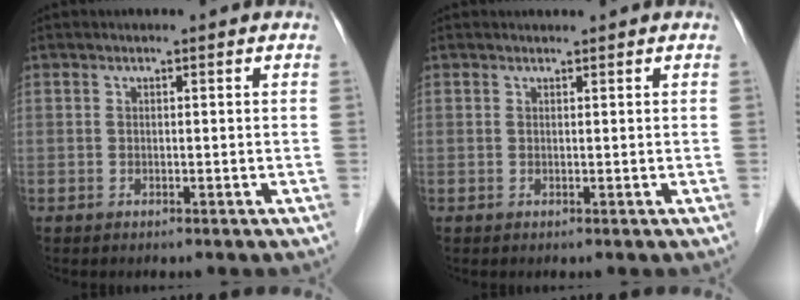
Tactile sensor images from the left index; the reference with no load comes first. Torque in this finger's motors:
{"motor_torque": [-0.15, -0.03, -0.03, -0.01]}